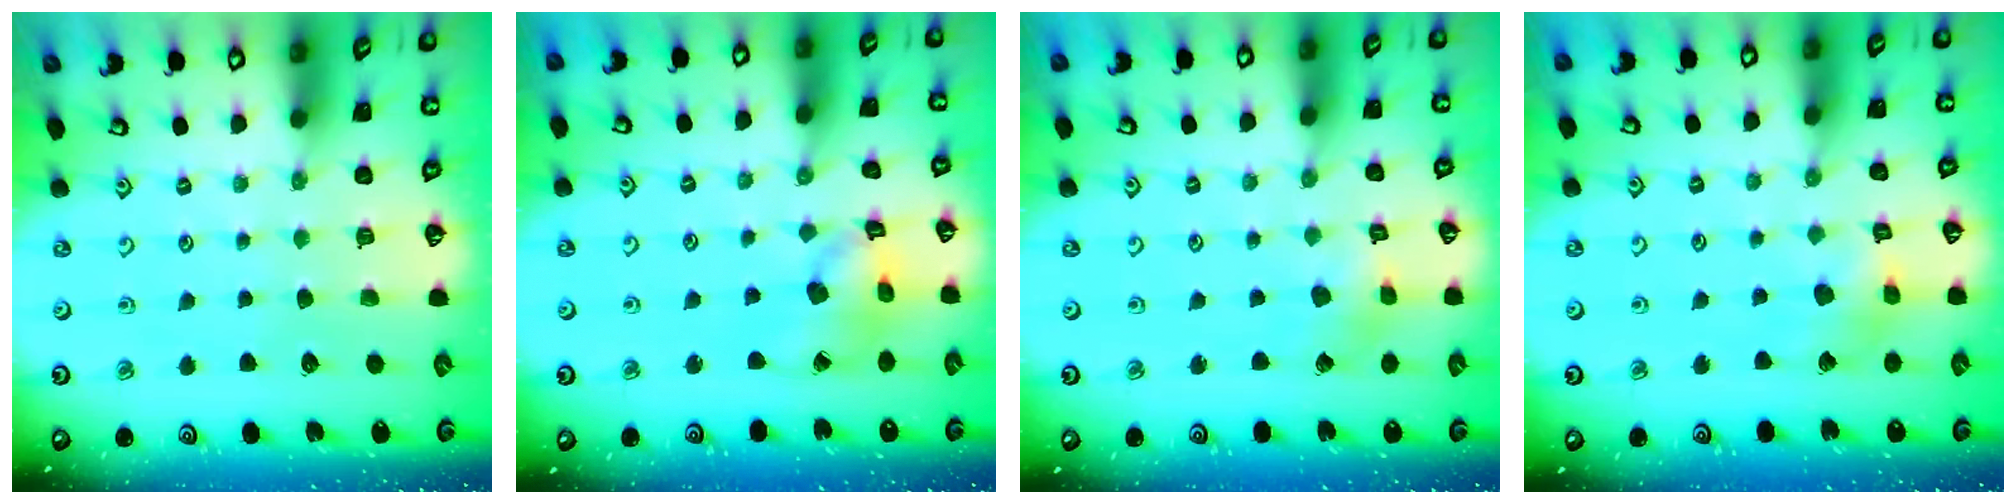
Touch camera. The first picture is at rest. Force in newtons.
{"total": 12.0, "press": 11.9, "slide": 1.5}
{"total": 2.8, "press": 2.8, "slide": 0.3}
{"total": 8.6, "press": 8.6, "slide": 1.0}